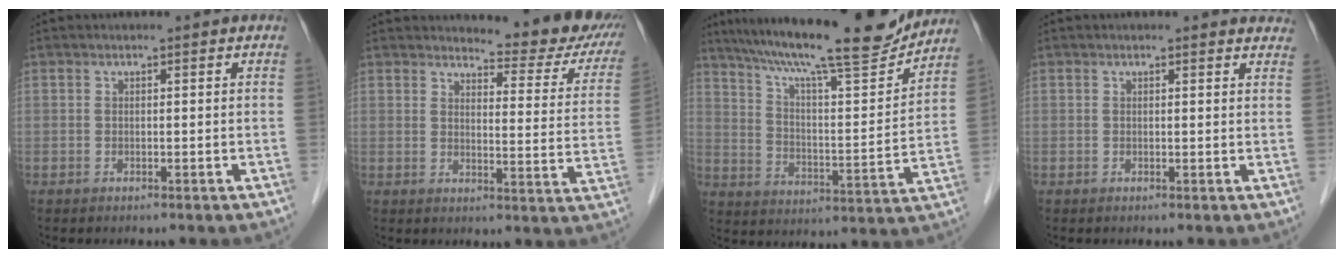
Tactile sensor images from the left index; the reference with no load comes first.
{"total": 13.9, "force": [12.9, 2.6, 4.6], "torque": [-0.034, -0.057, 0.127]}
{"total": 20.2, "force": [17.8, 1.6, 9.6], "torque": [-0.166, -0.005, 0.267]}
{"total": 4.2, "force": [4.0, 0.9, 0.8], "torque": [-0.001, -0.004, 0.022]}